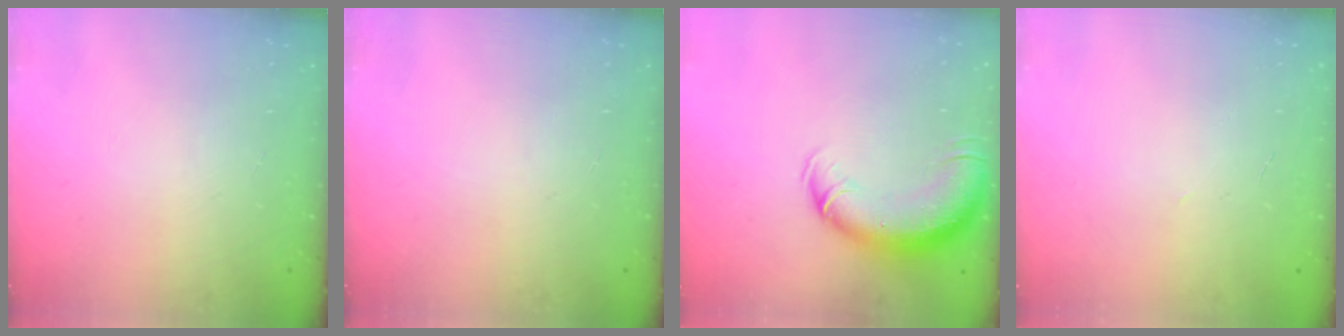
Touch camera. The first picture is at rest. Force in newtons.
{"total": 0.0}
{"total": 12.9, "press": 12.6, "slide": 2.8}
{"total": 1.8, "press": 1.7, "slide": 0.5}